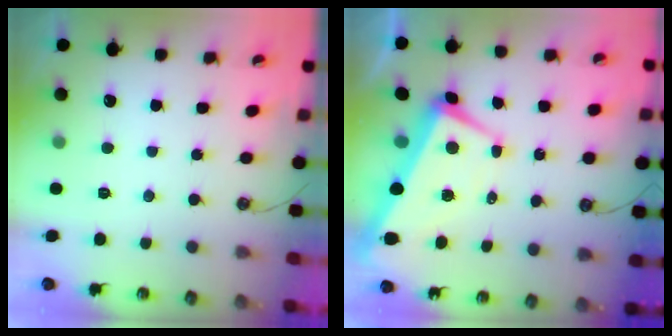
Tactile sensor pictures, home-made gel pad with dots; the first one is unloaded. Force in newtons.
{"total": 2.0, "press": 1.6, "slide": 1.2}